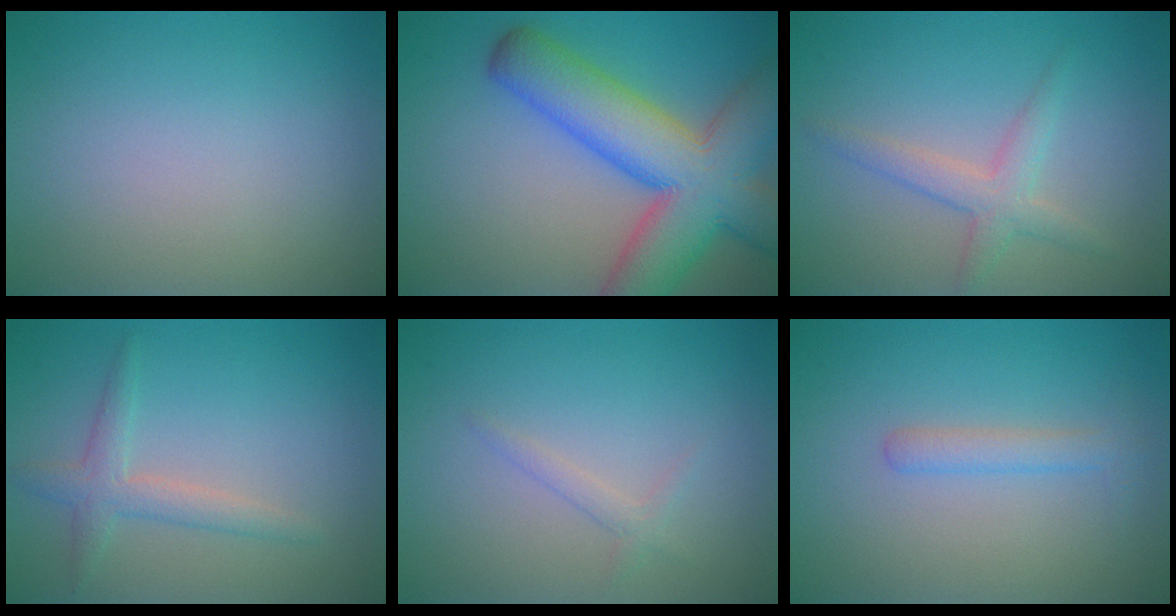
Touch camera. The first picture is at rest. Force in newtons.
{"total": 11.7, "press": 11.6, "slide": 0.6}
{"total": 2.6, "press": 2.6, "slide": 0.1}
{"total": 2.4, "press": 2.4, "slide": 0.1}
{"total": 1.1, "press": 1.1, "slide": 0.1}
{"total": 1.7, "press": 1.7, "slide": 0.1}